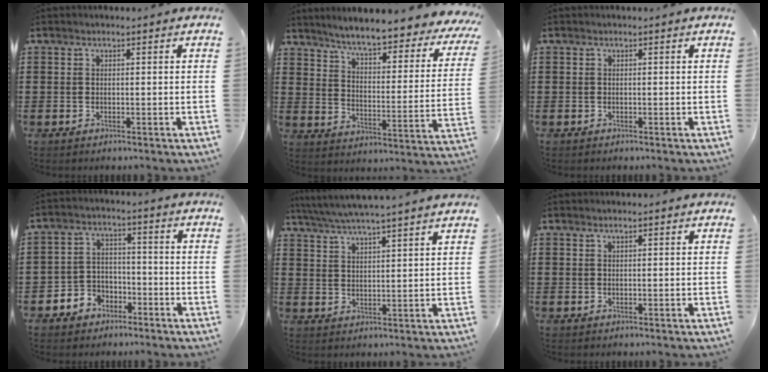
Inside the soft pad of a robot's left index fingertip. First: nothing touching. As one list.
[{"total": 5.9, "force": [5.2, -0.3, 2.8], "torque": [-0.076, -0.044, 0.081]}, {"total": 0.0}, {"total": 4.4, "force": [-3.2, 3.0, 0.5], "torque": [-0.019, 0.014, -0.065]}, {"total": 4.8, "force": [4.5, -0.7, 1.5], "torque": [-0.045, -0.024, 0.078]}, {"total": 0.7, "force": [0.5, 0.0, 0.5], "torque": [-0.010, 0.000, 0.009]}]